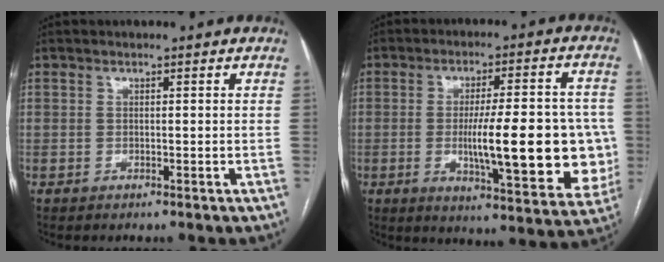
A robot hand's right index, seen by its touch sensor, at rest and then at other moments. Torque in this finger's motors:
{"motor_torque": [1.42, 0.72, 0.93, 0.14]}